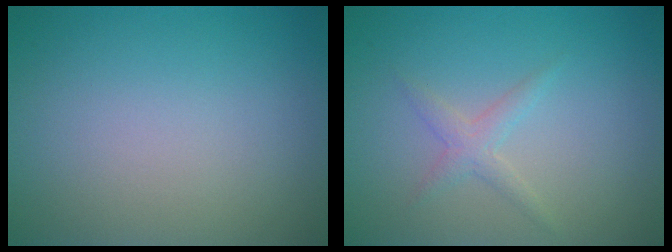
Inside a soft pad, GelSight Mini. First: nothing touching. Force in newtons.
{"total": 1.5, "press": 1.5, "slide": 0.1}